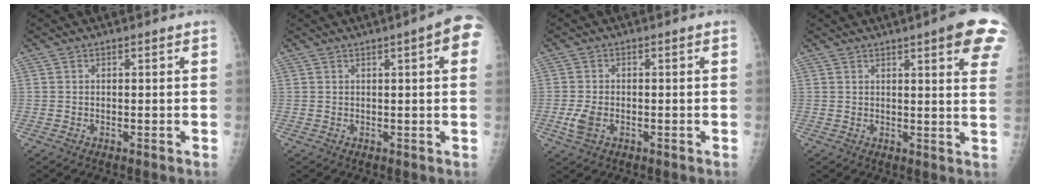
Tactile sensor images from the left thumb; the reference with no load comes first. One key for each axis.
{"total": 6.9, "fx": 2.4, "fy": 1.2, "fz": 6.4, "tx": -0.068, "ty": 0.005, "tz": 0.022}
{"total": 3.4, "fx": -1.1, "fy": 2.1, "fz": 2.4, "tx": -0.056, "ty": 0.003, "tz": -0.019}
{"total": 12.2, "fx": 6.7, "fy": 2.1, "fz": 9.9, "tx": -0.097, "ty": -0.020, "tz": 0.069}